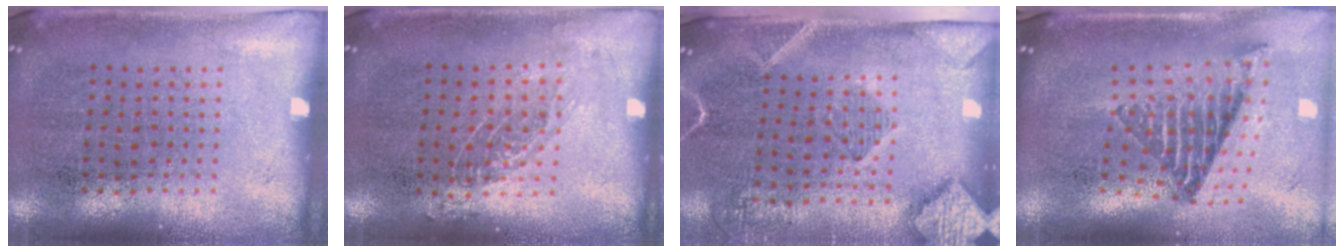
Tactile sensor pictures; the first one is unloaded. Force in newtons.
{"total": 0.9, "press": 0.8, "slide": 0.4}
{"total": 2.7, "press": 2.0, "slide": 1.8}
{"total": 1.9, "press": 1.3, "slide": 1.5}